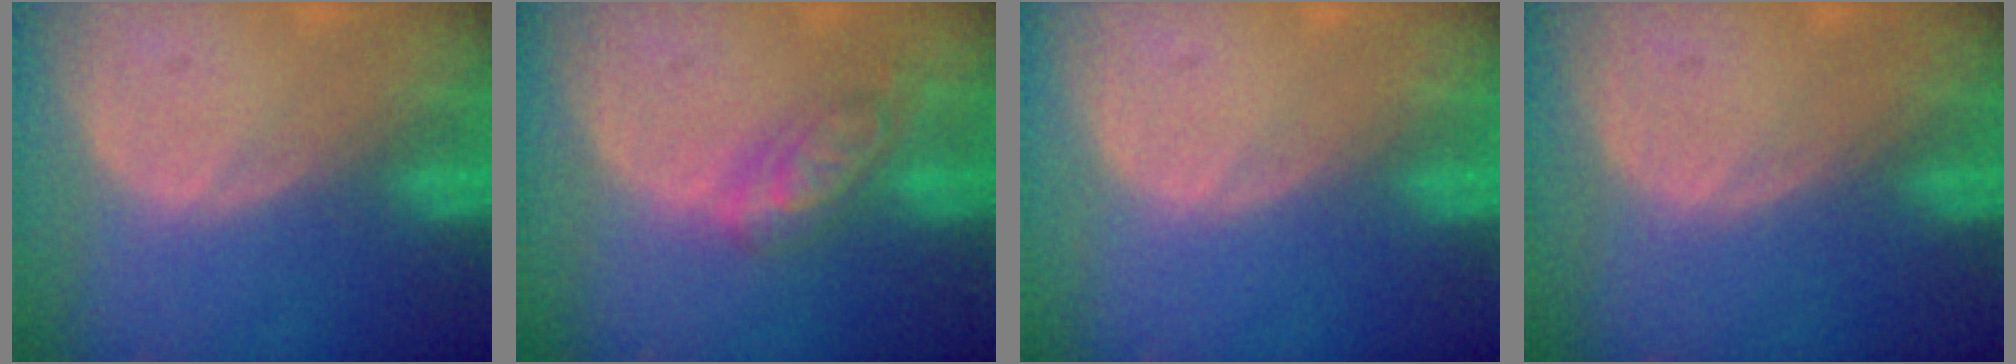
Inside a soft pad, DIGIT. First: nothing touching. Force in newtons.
{"total": 5.8, "press": 5.0, "slide": 2.9}
{"total": 0.0}
{"total": 0.0}